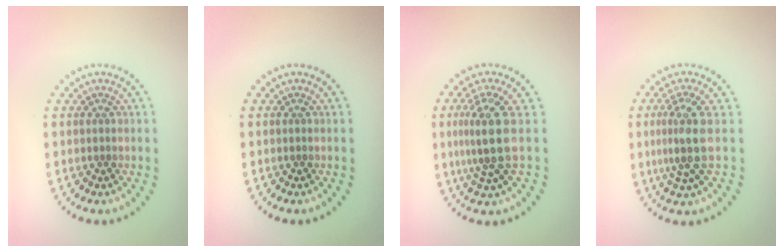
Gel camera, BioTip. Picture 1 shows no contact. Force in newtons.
{"total": 0.0}
{"total": 3.9, "press": 3.0, "slide": 2.5}
{"total": 3.3, "press": 2.5, "slide": 2.1}